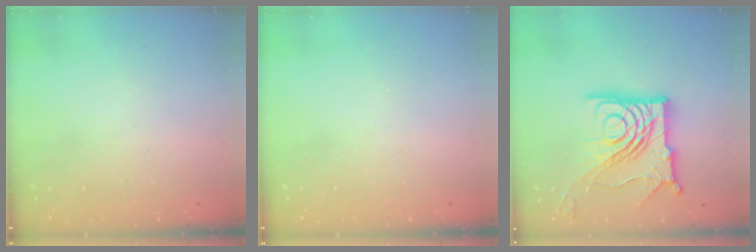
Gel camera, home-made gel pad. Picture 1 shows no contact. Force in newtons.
{"total": 0.0}
{"total": 21.5, "press": 21.4, "slide": 2.4}